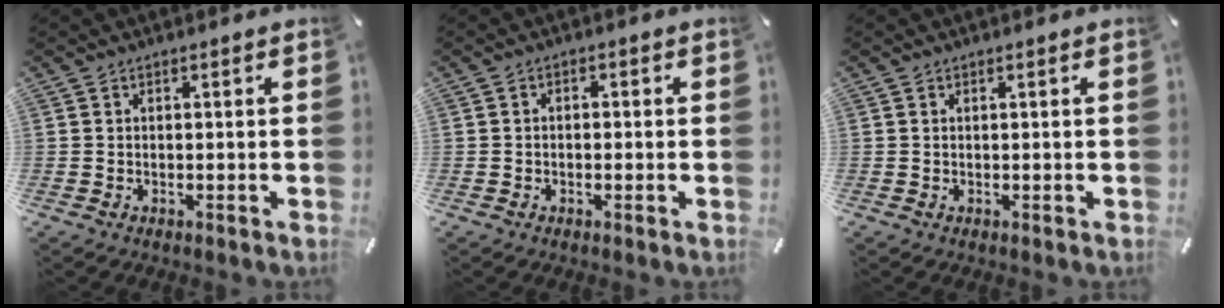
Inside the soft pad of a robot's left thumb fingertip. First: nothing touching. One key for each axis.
{"total": 1.5, "fx": -0.8, "fy": 1.0, "fz": 0.7, "tx": -0.013, "ty": 0.007, "tz": -0.018}
{"total": 0.0}